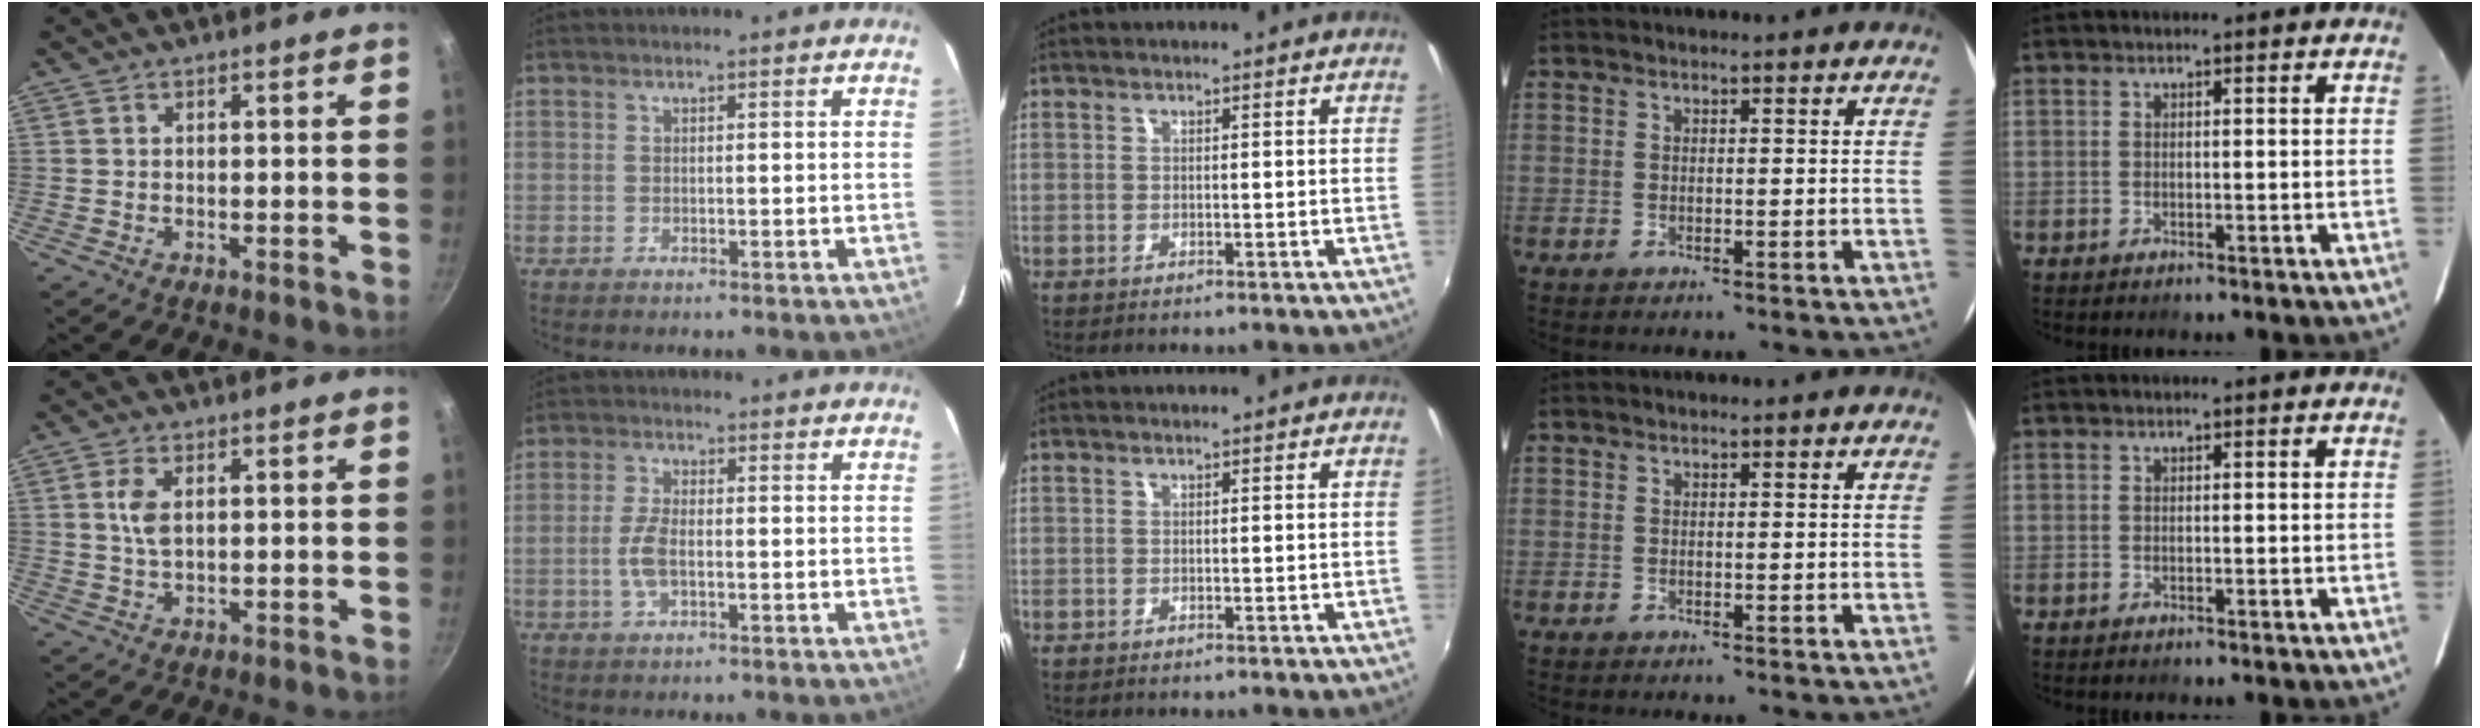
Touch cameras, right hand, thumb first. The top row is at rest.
{"thumb": {"total": 3.9, "force": [0.8, 1.9, 3.2], "torque": [-0.064, -0.002, 0.016]}, "index": {"total": 4.6, "force": [-1.2, 1.8, 4.1], "torque": [-0.092, -0.001, -0.023]}}